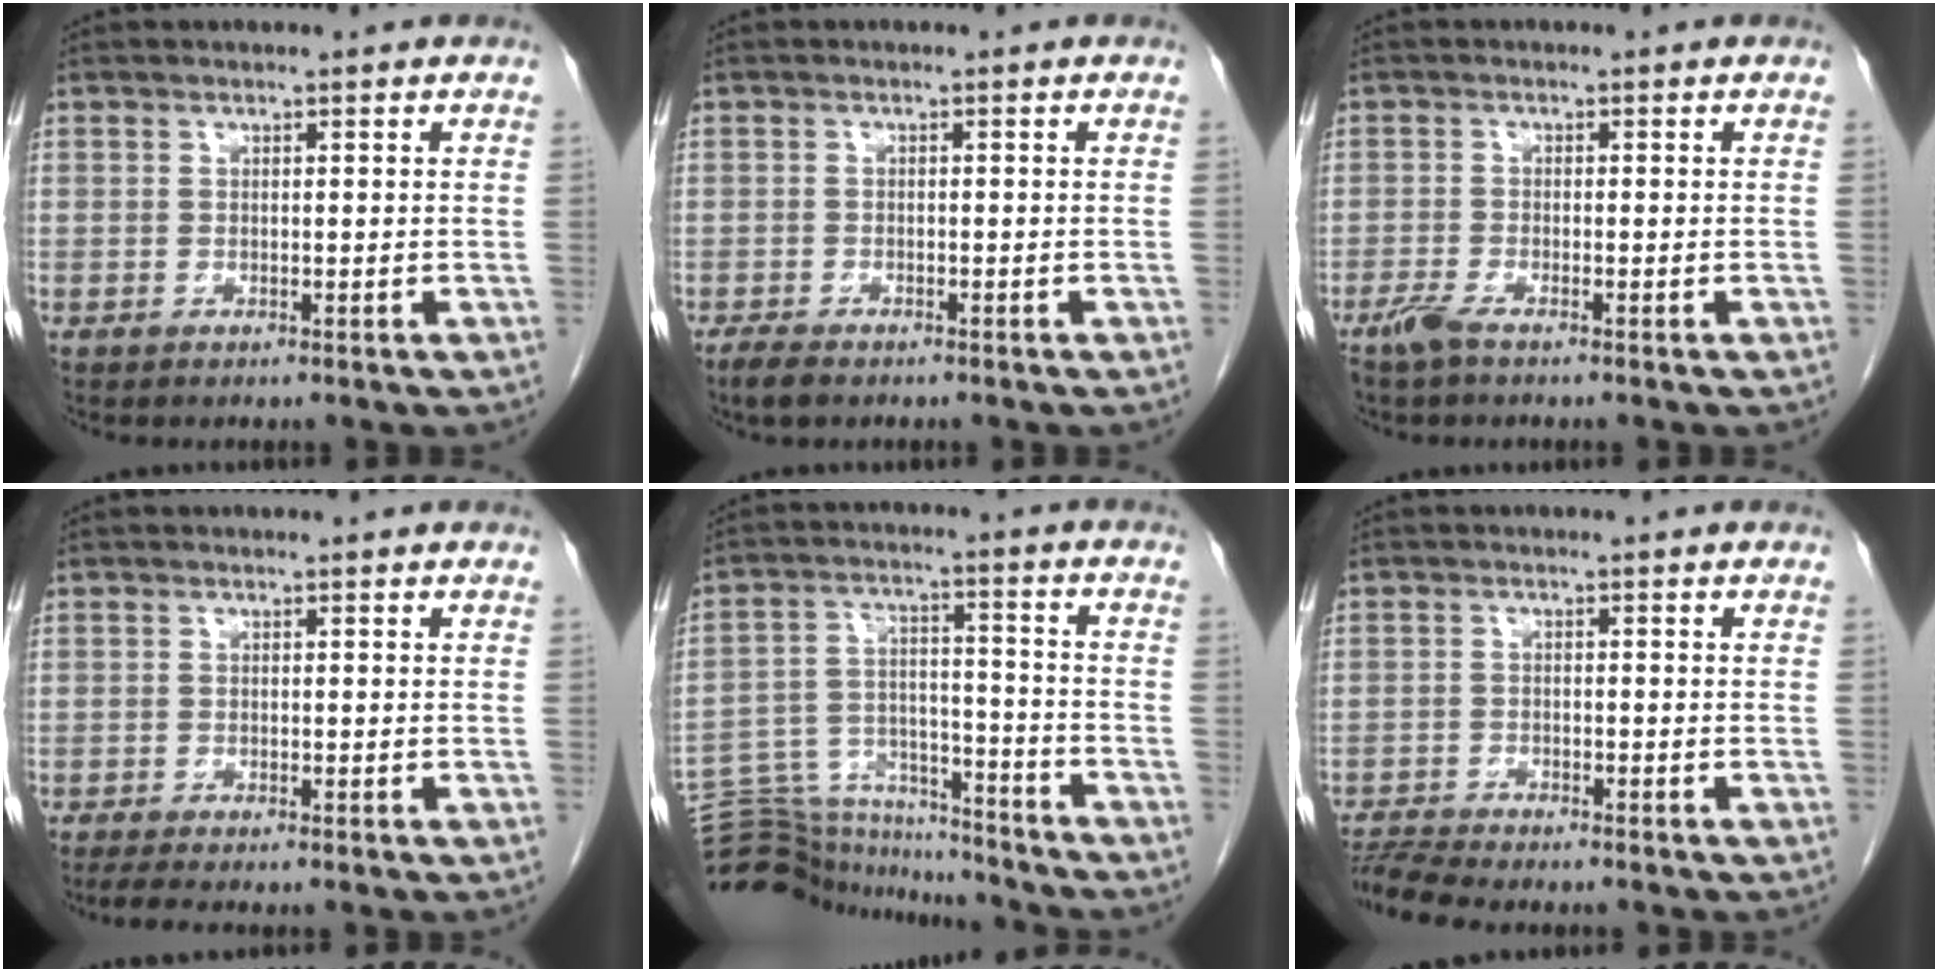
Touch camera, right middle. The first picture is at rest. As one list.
[{"total": 2.4, "force": [-1.8, 0.8, 1.3], "torque": [-0.031, -0.005, -0.029]}, {"total": 2.3, "force": [-1.8, 0.2, 1.5], "torque": [-0.039, -0.005, -0.040]}, {"total": 3.2, "force": [-2.7, 0.1, 1.8], "torque": [-0.030, -0.008, -0.042]}, {"total": 18.1, "force": [-17.3, 4.2, 3.3], "torque": [-0.082, 0.036, -0.267]}, {"total": 6.6, "force": [-6.2, 0.1, 2.1], "torque": [-0.036, -0.012, -0.104]}]